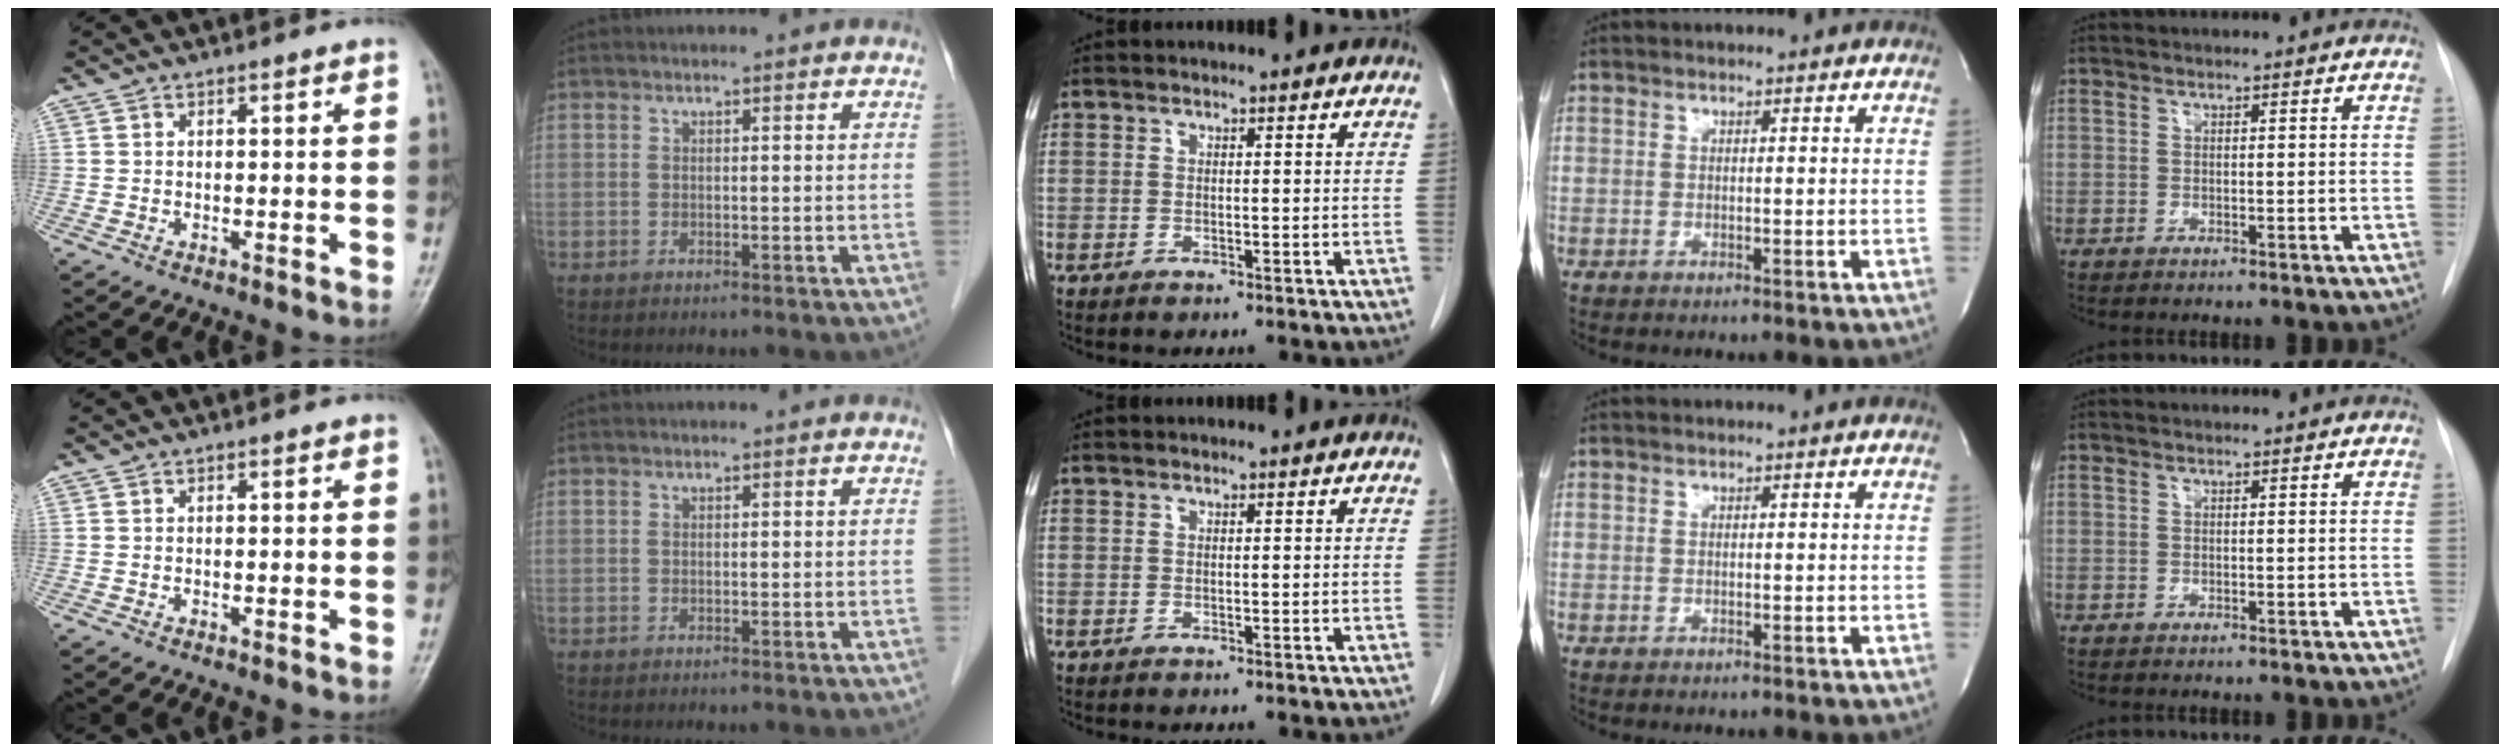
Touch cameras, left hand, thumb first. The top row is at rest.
{}